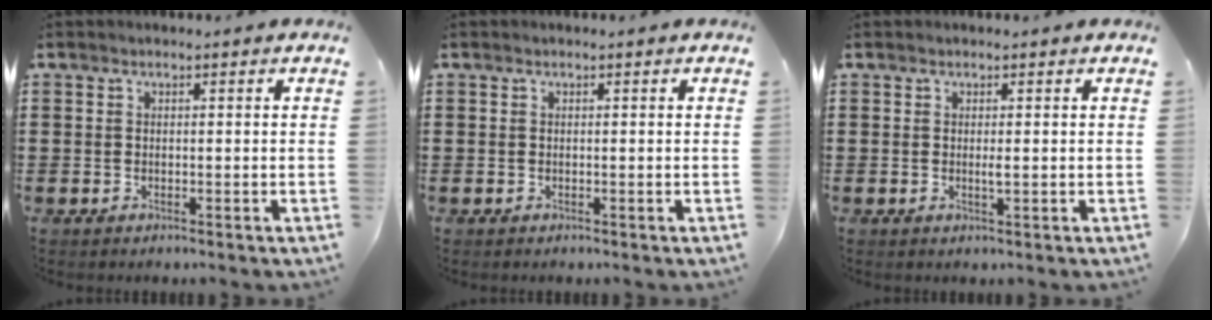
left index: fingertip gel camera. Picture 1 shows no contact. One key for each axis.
{"total": 0.0}
{"total": 1.2, "fx": 0.1, "fy": 0.1, "fz": 1.2, "tx": -0.023, "ty": -0.003, "tz": 0.001}